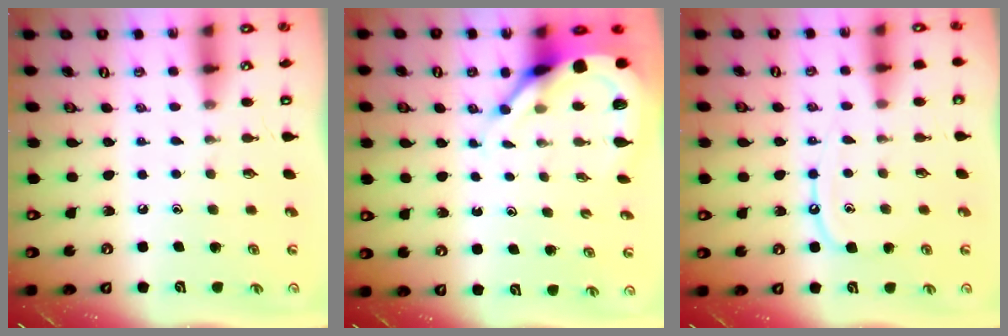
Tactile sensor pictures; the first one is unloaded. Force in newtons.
{"total": 8.1, "press": 8.0, "slide": 0.9}
{"total": 8.2, "press": 8.1, "slide": 0.9}